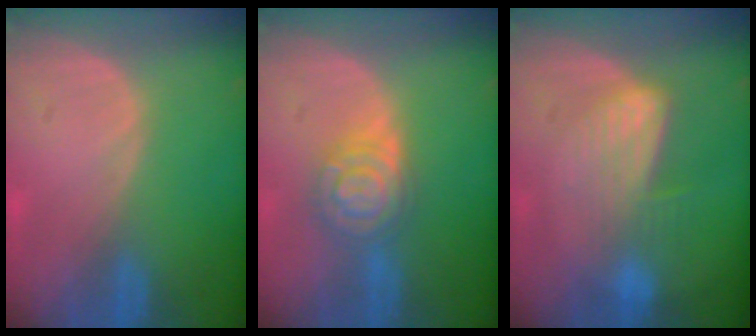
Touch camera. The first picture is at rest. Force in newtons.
{"total": 6.7, "press": 6.6, "slide": 0.4}
{"total": 6.9, "press": 6.2, "slide": 2.9}